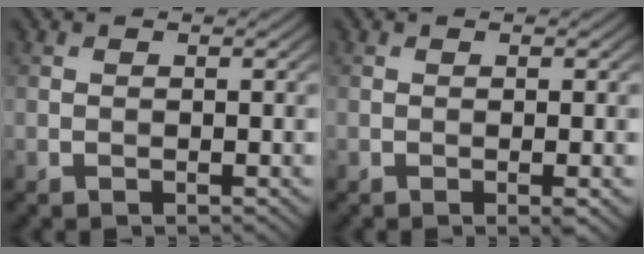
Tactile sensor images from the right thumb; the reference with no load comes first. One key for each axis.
{"total": 1.2, "fx": -0.2, "fy": 0.0, "fz": 1.2, "tx": -0.024, "ty": -0.003, "tz": -0.006}